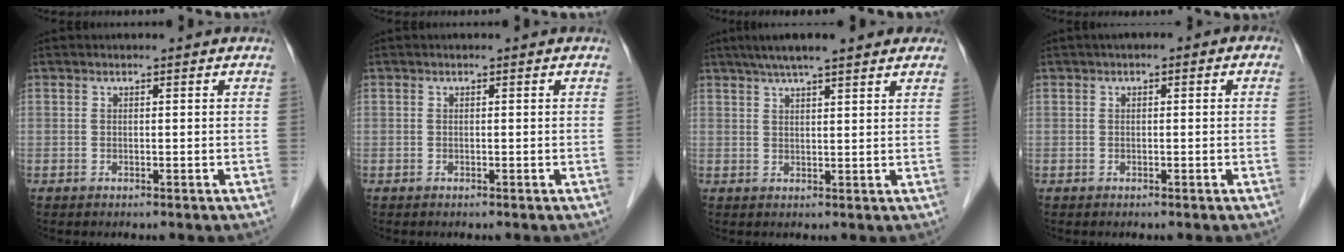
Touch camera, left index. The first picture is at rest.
{"total": 0.0}
{"total": 10.9, "force": [8.5, 1.6, 6.7], "torque": [-0.095, 0.037, 0.117]}
{"total": 1.6, "force": [0.3, 0.9, 1.4], "torque": [-0.018, 0.015, -0.002]}